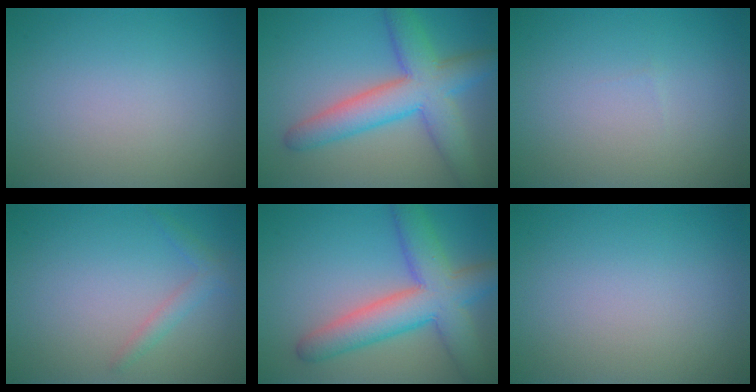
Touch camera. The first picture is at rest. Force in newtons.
{"total": 7.3, "press": 7.3, "slide": 0.3}
{"total": 0.0}
{"total": 1.5, "press": 1.5, "slide": 0.1}
{"total": 7.8, "press": 7.8, "slide": 0.3}
{"total": 0.0}